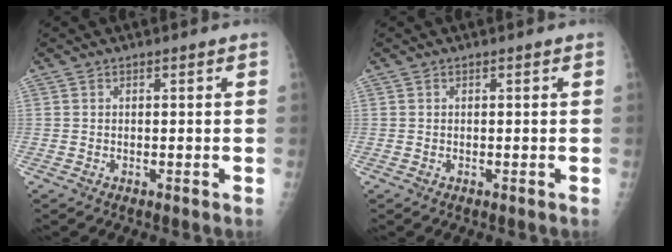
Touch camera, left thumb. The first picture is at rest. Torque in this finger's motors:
{"motor_torque": [0.02, 0.03, -0.06, -0.05, 0.00]}